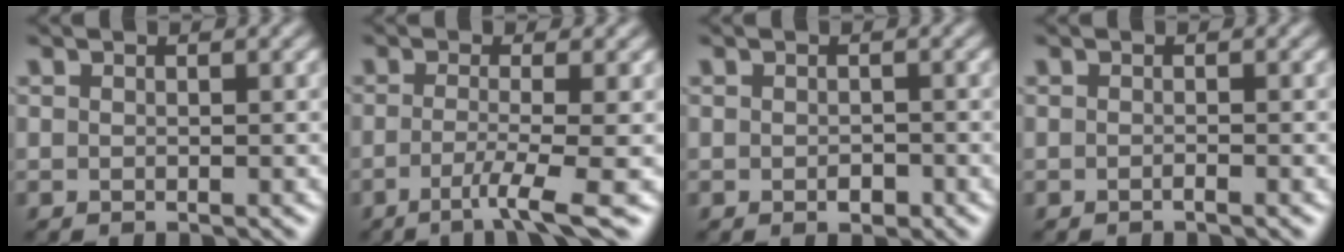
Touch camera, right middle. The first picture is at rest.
{"total": 4.1, "force": [-1.6, 0.6, 3.7], "torque": [-0.061, -0.008, -0.038]}
{"total": 1.1, "force": [-0.5, 0.7, 0.8], "torque": [-0.012, -0.001, -0.007]}
{"total": 0.6, "force": [-0.4, 0.0, 0.4], "torque": [-0.007, 0.000, -0.008]}